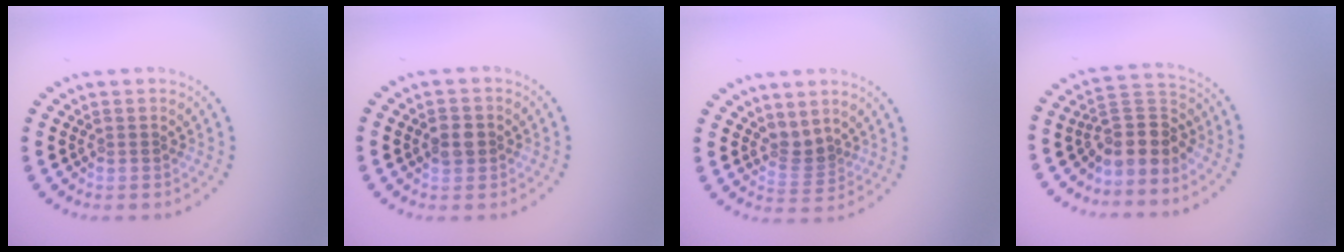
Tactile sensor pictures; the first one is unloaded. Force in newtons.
{"total": 1.8, "press": 1.7, "slide": 0.4}
{"total": 1.8, "press": 1.4, "slide": 1.2}
{"total": 3.9, "press": 3.3, "slide": 2.1}